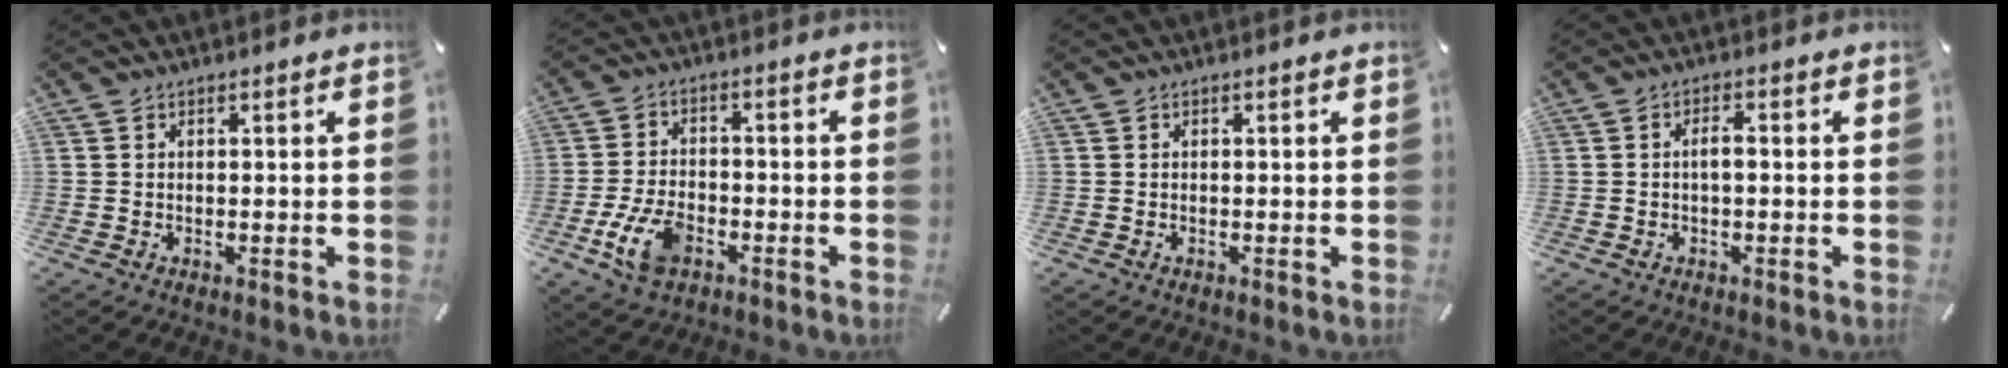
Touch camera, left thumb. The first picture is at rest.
{"total": 9.4, "force": [-4.2, 5.5, 6.3], "torque": [-0.139, 0.011, -0.077]}
{"total": 0.0}
{"total": 2.7, "force": [-0.3, 0.9, 2.5], "torque": [-0.046, 0.008, -0.009]}